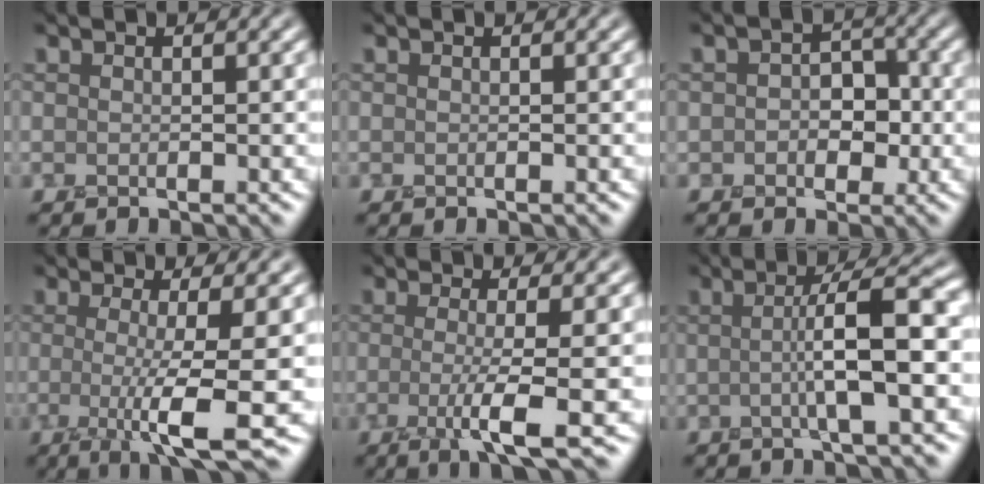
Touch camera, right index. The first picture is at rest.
{"total": 0.0}
{"total": 3.3, "force": [-0.3, 2.6, 2.1], "torque": [-0.022, -0.001, -0.011]}
{"total": 7.2, "force": [-0.8, 1.2, 7.0], "torque": [-0.109, -0.012, -0.013]}
{"total": 5.3, "force": [-0.9, 1.0, 5.1], "torque": [-0.084, -0.013, -0.020]}
{"total": 5.8, "force": [-0.1, 0.9, 5.8], "torque": [-0.092, 0.011, -0.007]}